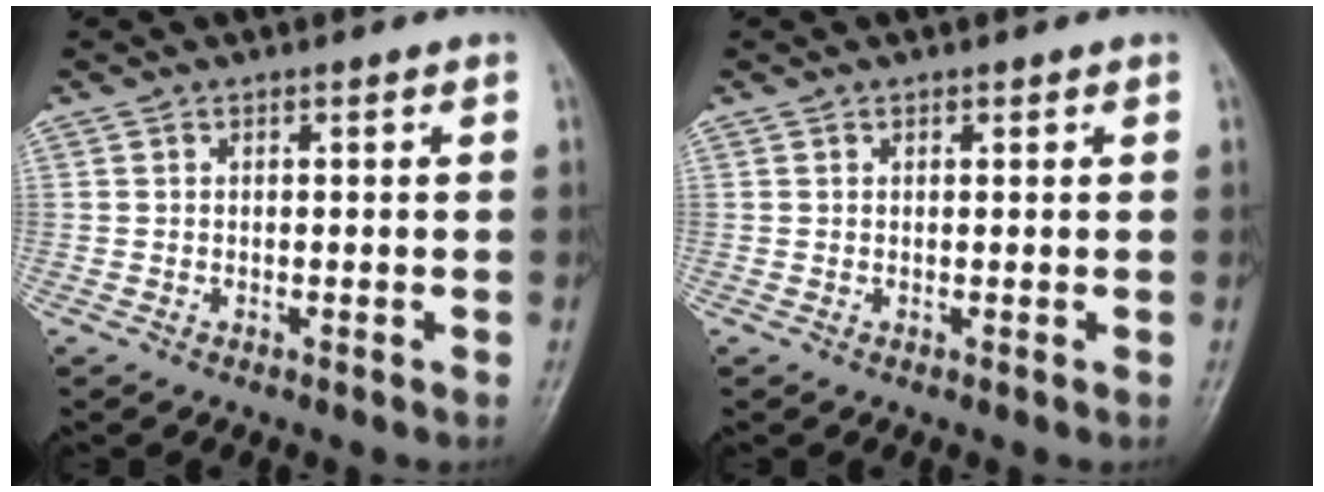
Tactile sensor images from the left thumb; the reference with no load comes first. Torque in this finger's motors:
{"motor_torque": [0.22, -0.09, -0.32, -0.18, -0.01]}